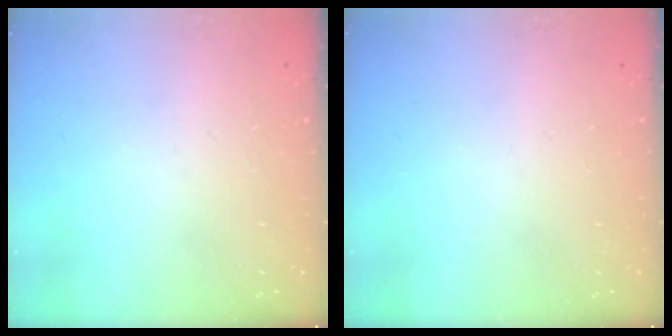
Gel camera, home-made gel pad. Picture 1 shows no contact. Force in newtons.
{"total": 0.0}